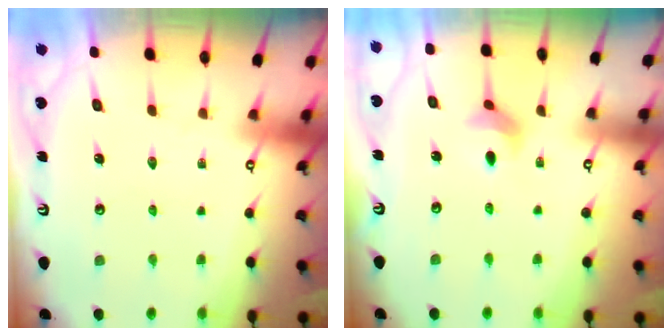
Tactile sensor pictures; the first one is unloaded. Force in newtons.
{"total": 4.3, "press": 4.2, "slide": 0.8}